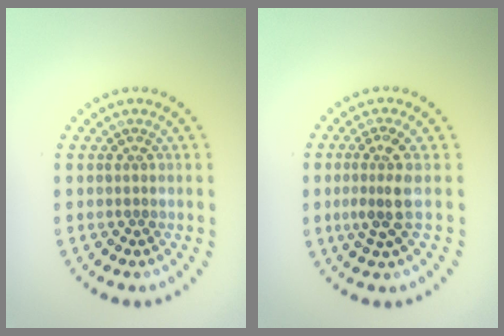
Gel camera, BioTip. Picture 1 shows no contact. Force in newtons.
{"total": 2.8, "press": 2.2, "slide": 1.7}